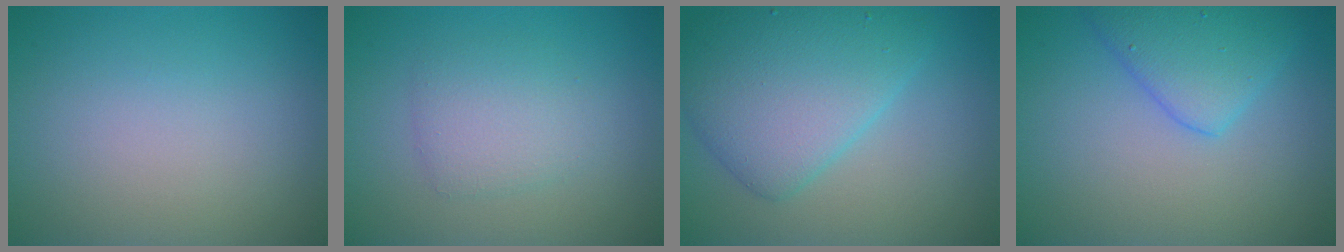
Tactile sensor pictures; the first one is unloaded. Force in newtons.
{"total": 2.7, "press": 2.7, "slide": 0.1}
{"total": 6.6, "press": 6.6, "slide": 0.1}
{"total": 4.0, "press": 4.0, "slide": 0.1}